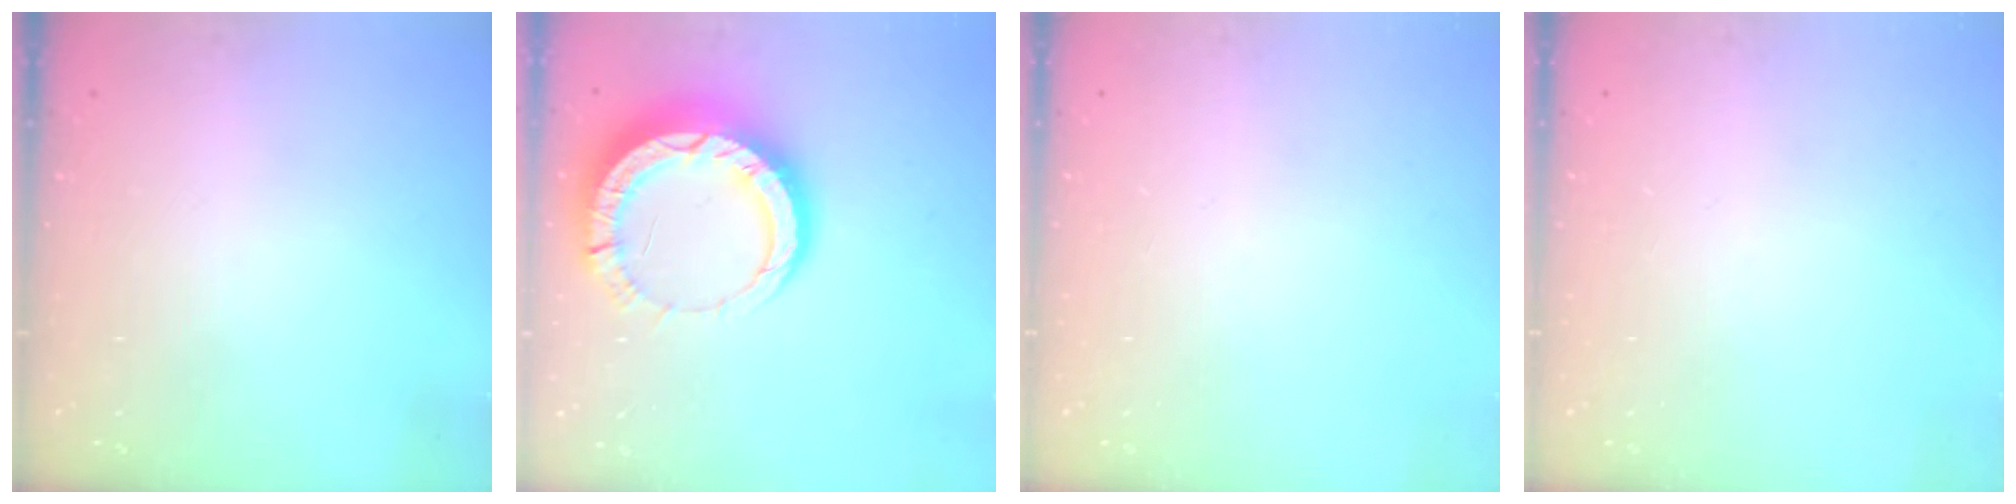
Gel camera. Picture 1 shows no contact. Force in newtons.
{"total": 13.4, "press": 13.3, "slide": 1.4}
{"total": 0.0}
{"total": 0.0}